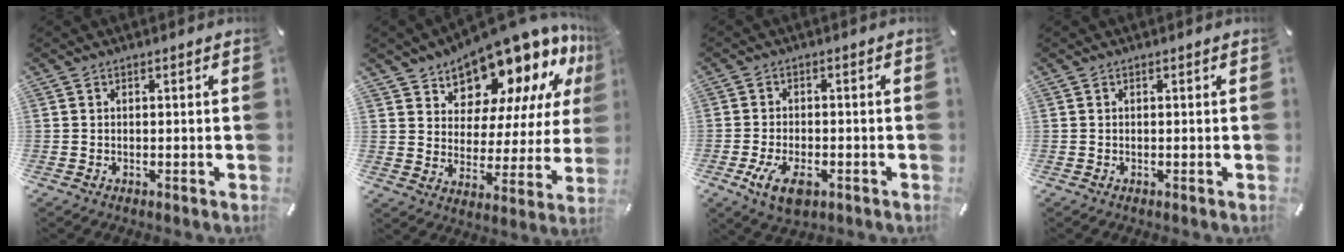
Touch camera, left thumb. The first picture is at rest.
{"total": 15.6, "force": [13.3, 7.0, 4.2], "torque": [-0.076, -0.125, 0.230]}
{"total": 6.7, "force": [-2.8, 3.7, 4.8], "torque": [-0.098, 0.001, -0.052]}
{"total": 0.0}